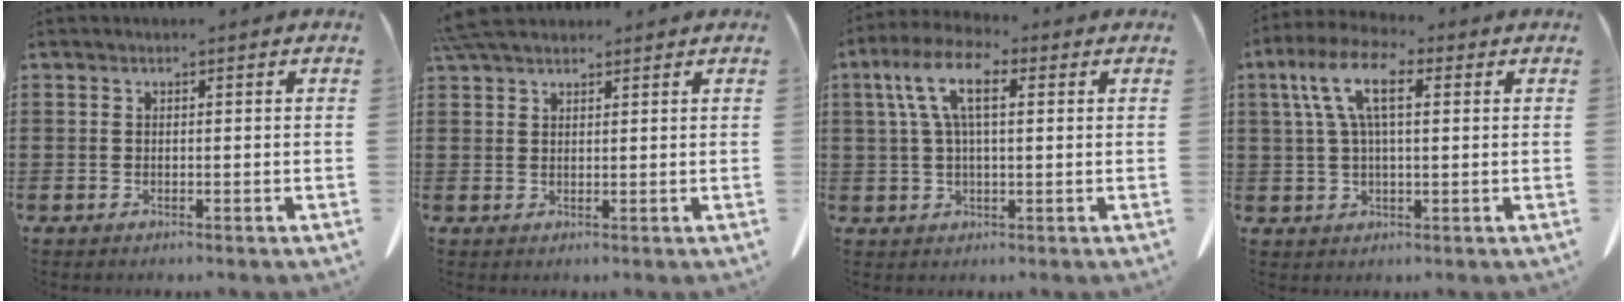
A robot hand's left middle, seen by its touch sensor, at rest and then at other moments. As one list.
[{"total": 4.5, "force": [3.8, 1.1, 2.2], "torque": [-0.053, -0.001, 0.074]}, {"total": 8.1, "force": [2.4, 3.2, 7.0], "torque": [-0.156, 0.007, 0.039]}, {"total": 8.3, "force": [2.5, 3.3, 7.2], "torque": [-0.160, 0.007, 0.041]}]